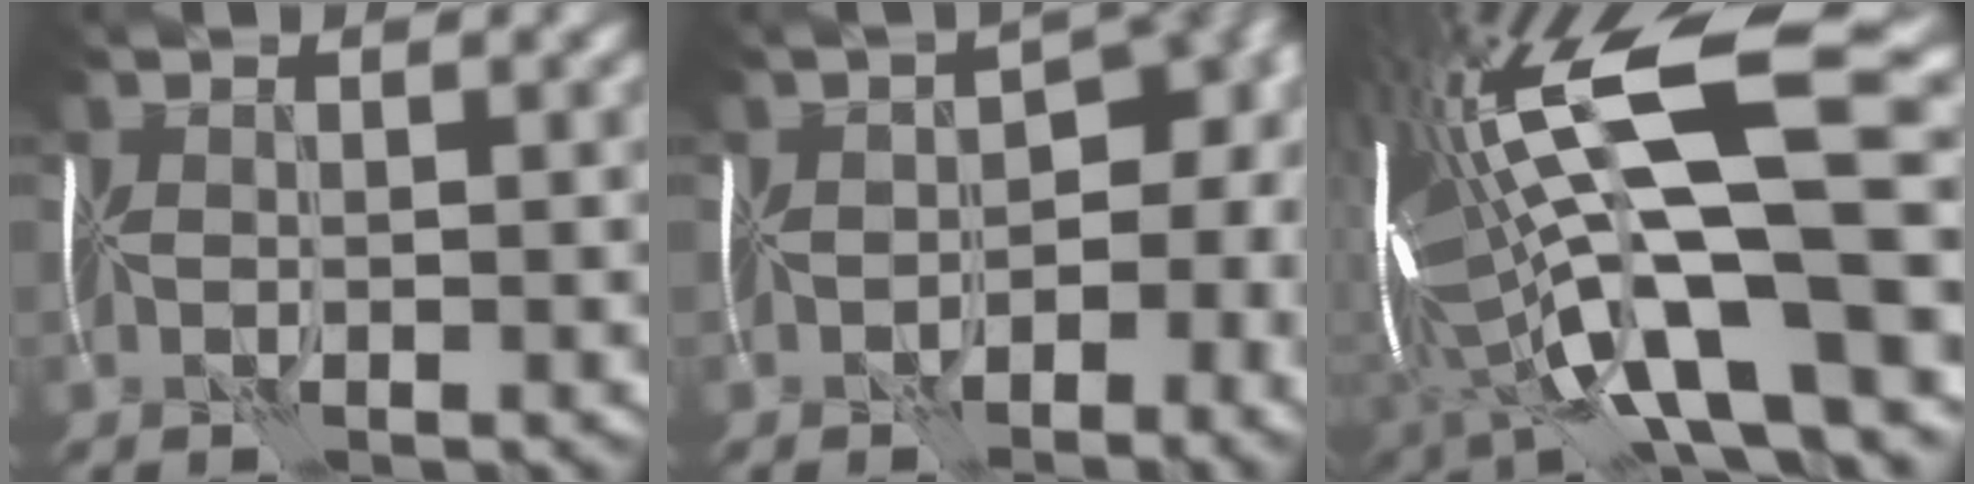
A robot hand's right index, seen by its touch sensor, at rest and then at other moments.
{"total": 8.0, "force": [-1.9, 5.0, 5.9], "torque": [-0.044, -0.001, -0.031]}
{"total": 17.7, "force": [-0.2, 5.2, 16.9], "torque": [-0.312, 0.006, -0.002]}